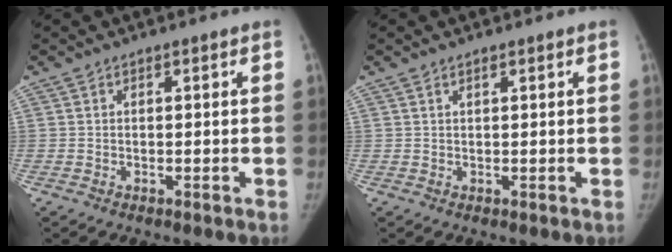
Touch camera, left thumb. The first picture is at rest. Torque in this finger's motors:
{"motor_torque": [-0.30, -0.14, -0.11, 0.03, 0.02]}